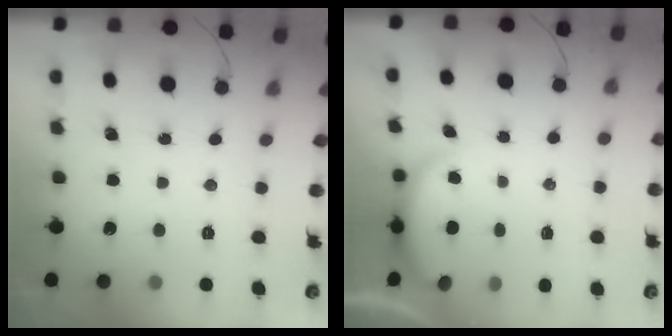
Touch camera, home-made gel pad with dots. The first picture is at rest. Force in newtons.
{"total": 2.8, "press": 2.7, "slide": 0.6}